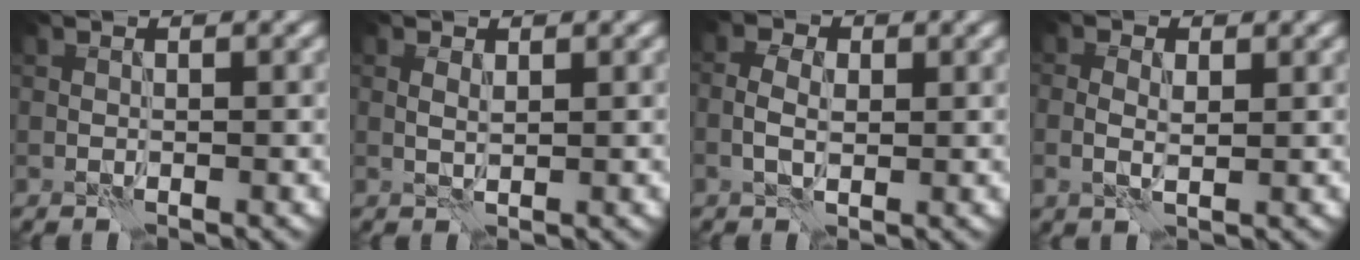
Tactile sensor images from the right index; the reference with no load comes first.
{"total": 1.0, "force": [0.4, 0.4, 0.8], "torque": [-0.018, 0.000, 0.009]}
{"total": 2.8, "force": [-0.1, 1.8, 2.2], "torque": [-0.042, 0.005, -0.009]}
{"total": 2.2, "force": [0.3, 1.2, 1.8], "torque": [-0.038, 0.002, 0.003]}